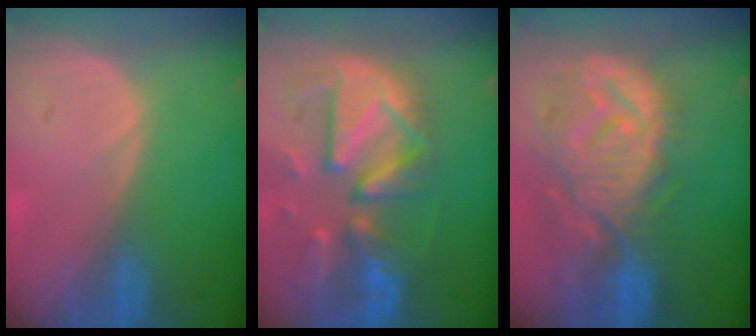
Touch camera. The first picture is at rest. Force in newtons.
{"total": 12.6, "press": 11.0, "slide": 6.2}
{"total": 12.6, "press": 11.1, "slide": 5.8}